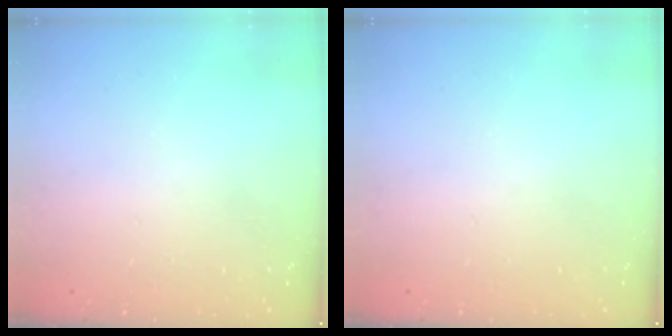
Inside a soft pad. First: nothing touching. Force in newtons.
{"total": 0.0}